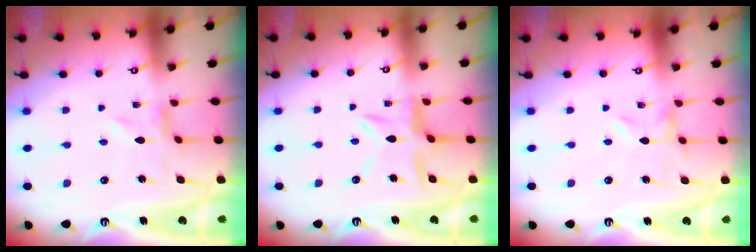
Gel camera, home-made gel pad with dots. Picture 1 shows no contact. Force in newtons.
{"total": 9.8, "press": 9.8, "slide": 0.8}
{"total": 0.0}